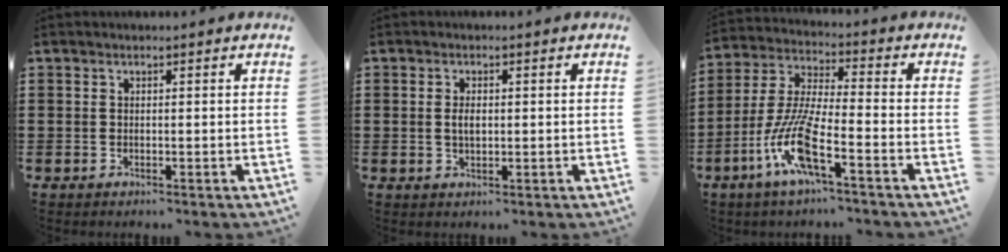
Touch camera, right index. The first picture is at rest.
{"total": 2.3, "force": [0.1, 1.0, 2.0], "torque": [-0.041, 0.004, -0.001]}
{"total": 10.4, "force": [-5.4, 1.5, 8.8], "torque": [-0.214, -0.017, -0.112]}